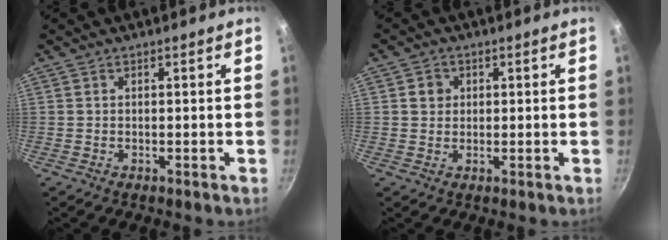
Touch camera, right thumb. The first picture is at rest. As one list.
[{"total": 2.8, "force": [0.6, 2.6, 0.9], "torque": [-0.001, 0.004, 0.008]}]